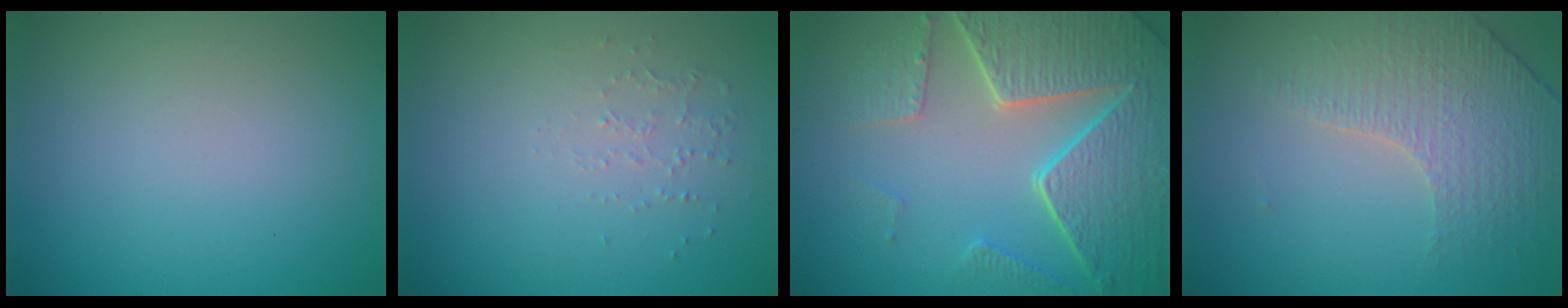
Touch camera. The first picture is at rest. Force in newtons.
{"total": 0.8, "press": 0.5, "slide": 0.6}
{"total": 8.3, "press": 6.2, "slide": 5.6}
{"total": 4.1, "press": 3.1, "slide": 2.7}